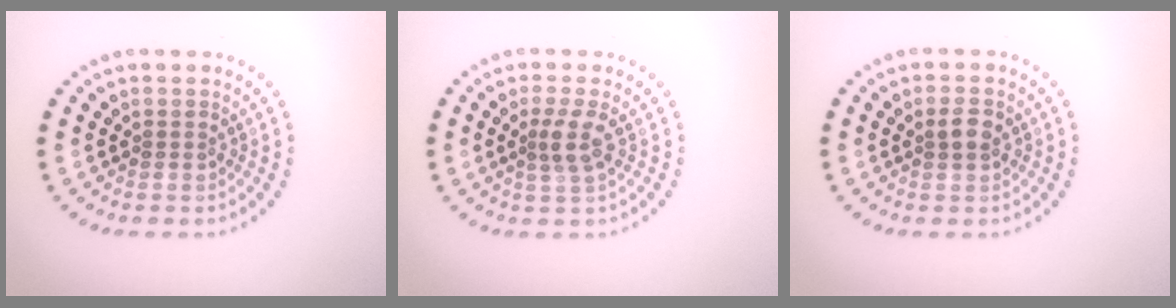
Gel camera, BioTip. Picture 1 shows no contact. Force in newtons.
{"total": 2.2, "press": 1.8, "slide": 1.2}
{"total": 1.7, "press": 1.7, "slide": 0.3}